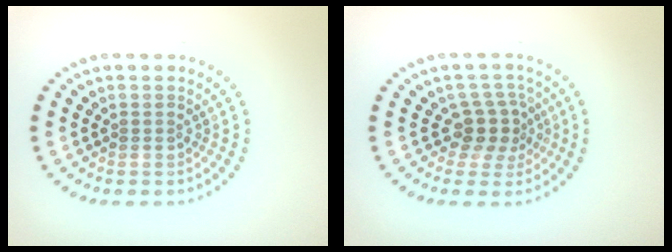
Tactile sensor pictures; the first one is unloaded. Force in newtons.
{"total": 2.9, "press": 2.2, "slide": 1.8}